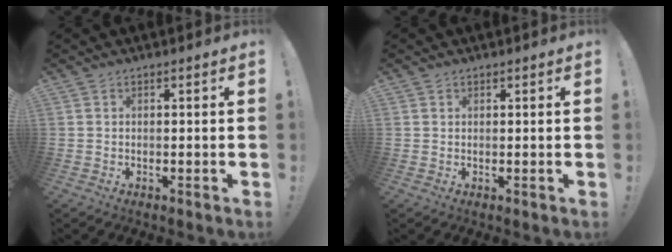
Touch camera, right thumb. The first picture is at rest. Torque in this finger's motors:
{"motor_torque": [-0.27, -0.24, 0.04, 0.04, -0.10]}